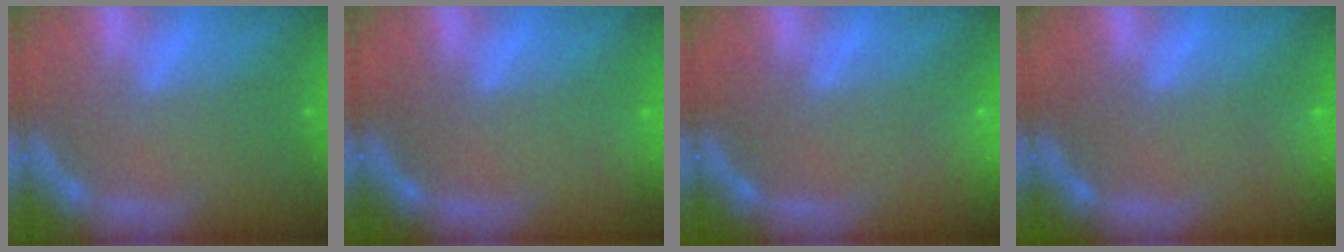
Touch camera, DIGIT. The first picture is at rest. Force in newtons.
{"total": 2.4}
{"total": 6.5}
{"total": 5.6}